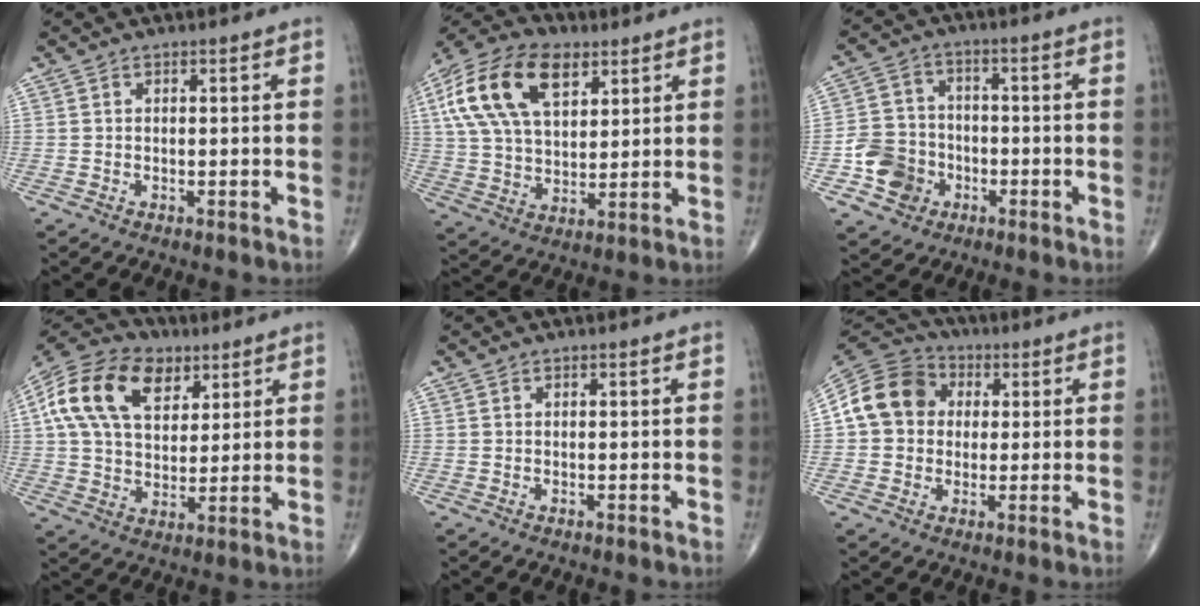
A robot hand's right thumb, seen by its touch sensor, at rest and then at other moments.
{"total": 19.6, "force": [8.0, 11.0, 14.1], "torque": [-0.260, -0.003, 0.141]}
{"total": 9.0, "force": [-3.2, 7.9, 3.0], "torque": [-0.029, 0.023, -0.057]}
{"total": 19.3, "force": [7.5, 12.4, 12.8], "torque": [-0.231, 0.003, 0.127]}
{"total": 0.0}
{"total": 12.8, "force": [1.8, 11.0, 6.4], "torque": [-0.106, 0.025, 0.022]}